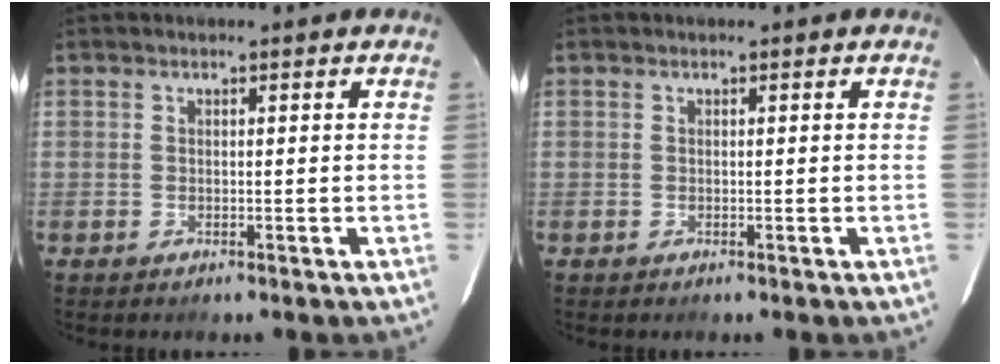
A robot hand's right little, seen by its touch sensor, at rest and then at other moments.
{"total": 0.0}